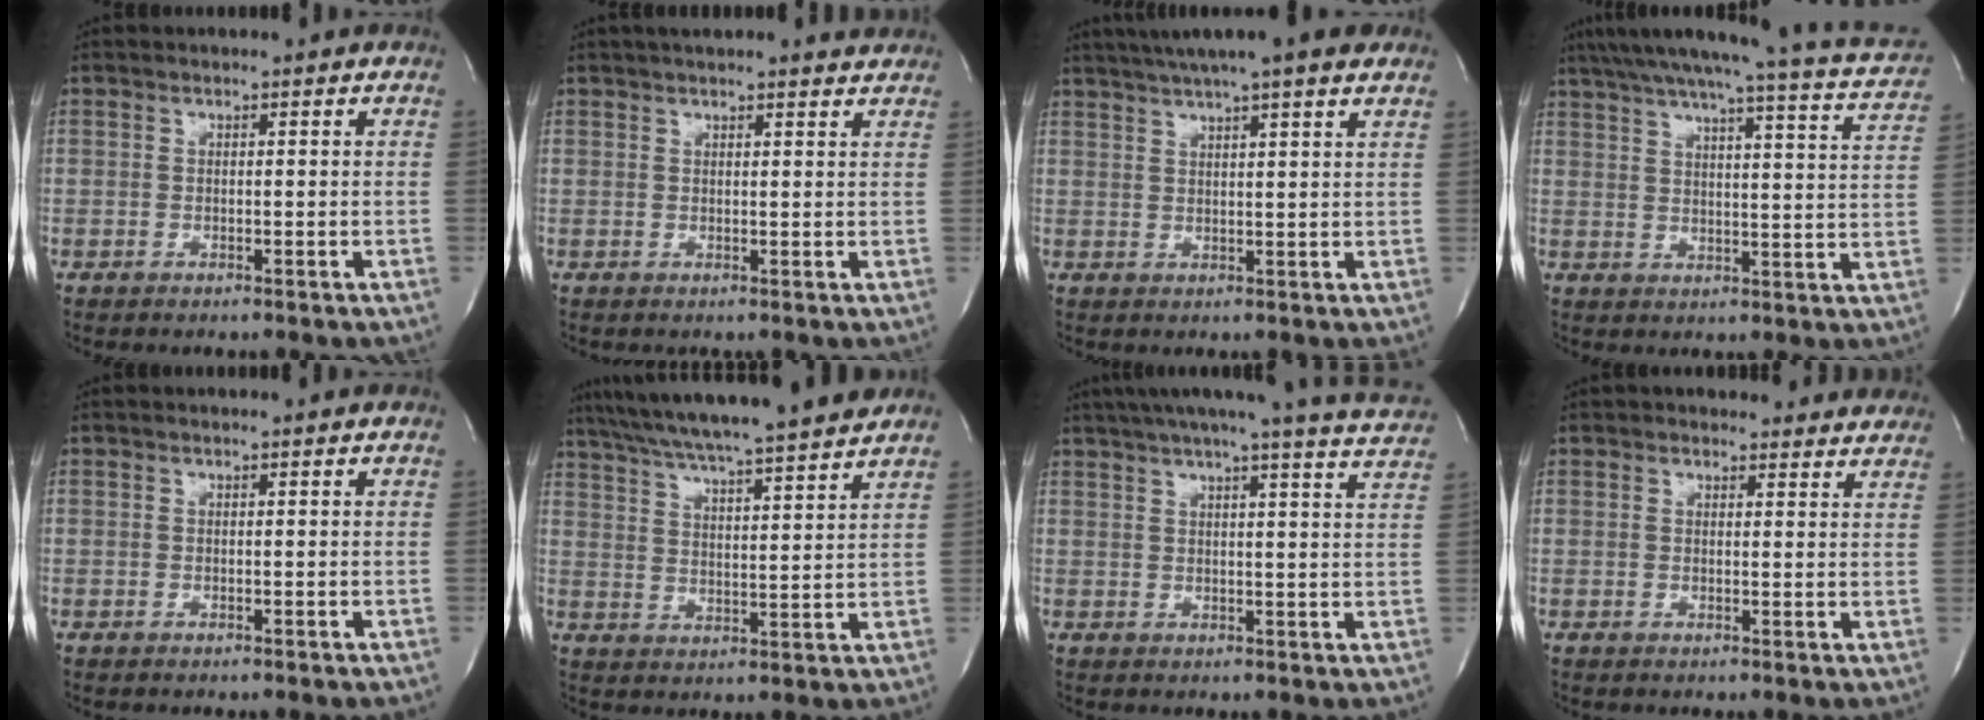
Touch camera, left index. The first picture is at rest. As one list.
[{"total": 8.0, "force": [7.3, 1.2, 3.0], "torque": [-0.043, 0.018, 0.082]}, {"total": 13.4, "force": [10.9, 0.9, 7.8], "torque": [-0.130, 0.038, 0.145]}, {"total": 22.3, "force": [19.6, 1.3, 10.5], "torque": [-0.155, -0.019, 0.240]}, {"total": 0.6, "force": [0.5, 0.0, 0.2], "torque": [-0.003, 0.003, 0.006]}, {"total": 20.2, "force": [17.9, 0.1, 9.4], "torque": [-0.165, 0.009, 0.264]}, {"total": 19.7, "force": [18.0, -0.8, 7.9], "torque": [-0.121, -0.030, 0.217]}, {"total": 8.3, "force": [7.9, 2.3, 1.2], "torque": [0.015, -0.001, 0.066]}]